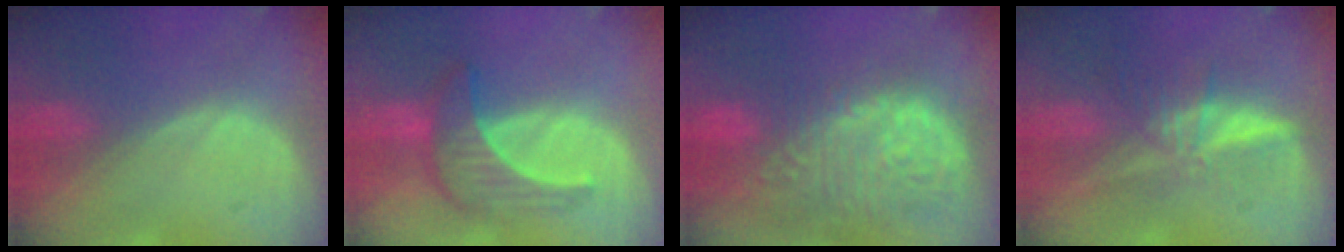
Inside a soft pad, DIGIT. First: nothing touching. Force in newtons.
{"total": 7.0, "press": 6.6, "slide": 2.2}
{"total": 14.9, "press": 12.3, "slide": 8.3}
{"total": 5.8, "press": 5.5, "slide": 2.0}